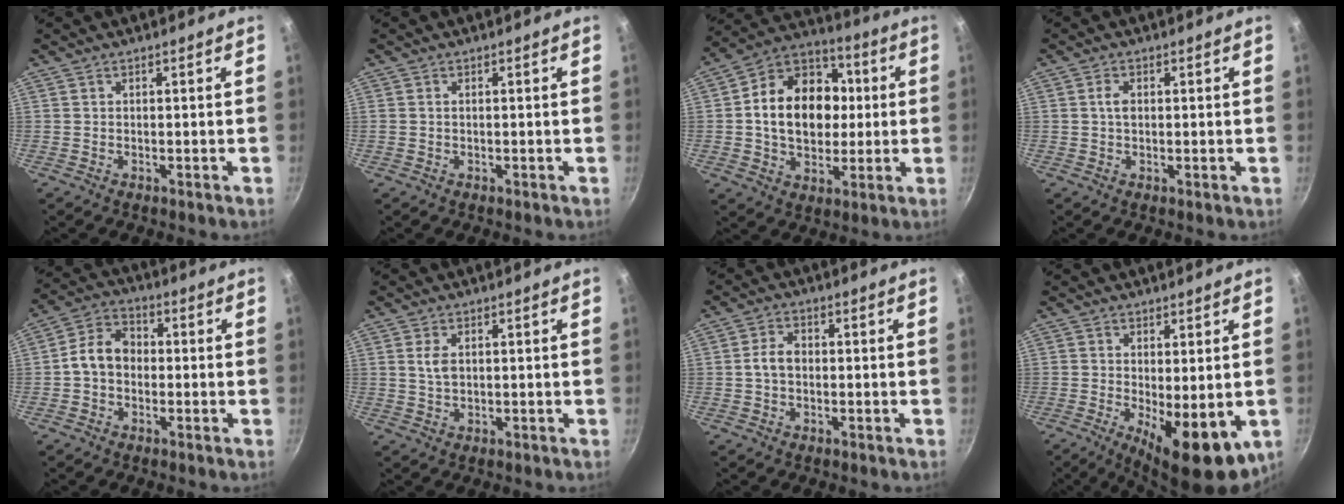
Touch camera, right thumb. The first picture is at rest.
{"total": 0.8, "force": [0.0, 0.6, 0.6], "torque": [-0.017, 0.005, 0.003]}
{"total": 18.6, "force": [1.2, 13.5, 12.7], "torque": [-0.167, 0.024, 0.015]}
{"total": 2.3, "force": [0.3, 1.3, 1.8], "torque": [-0.033, -0.001, 0.003]}
{"total": 8.2, "force": [-0.7, 6.2, 5.2], "torque": [-0.080, 0.030, -0.027]}
{"total": 3.1, "force": [0.7, 1.8, 2.4], "torque": [-0.046, -0.002, 0.017]}
{"total": 4.0, "force": [-0.2, 2.8, 2.8], "torque": [-0.051, 0.014, -0.010]}
{"total": 13.1, "force": [-3.7, 4.9, 11.5], "torque": [-0.158, -0.026, -0.038]}